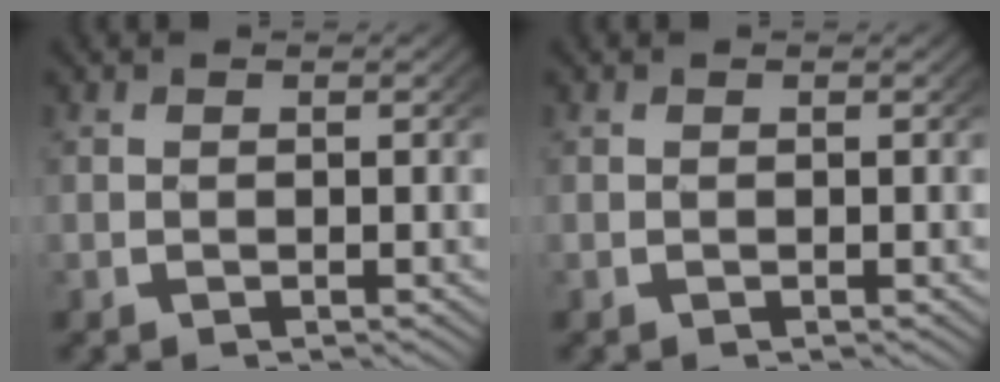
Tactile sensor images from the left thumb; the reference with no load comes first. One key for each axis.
{"total": 0.0}